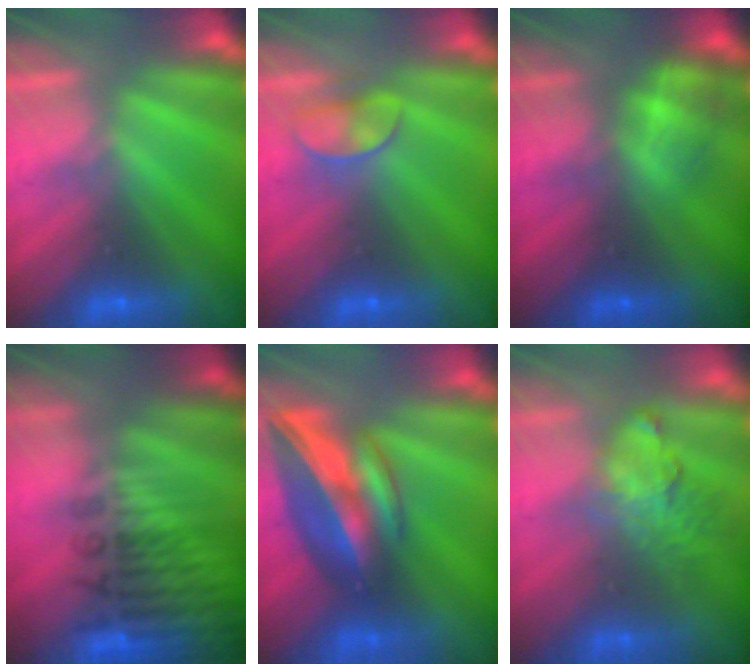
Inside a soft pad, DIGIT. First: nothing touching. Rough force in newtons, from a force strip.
{"total": 2.4}
{"total": 2.3}
{"total": 8.6}
{"total": 5.7}
{"total": 3.6}